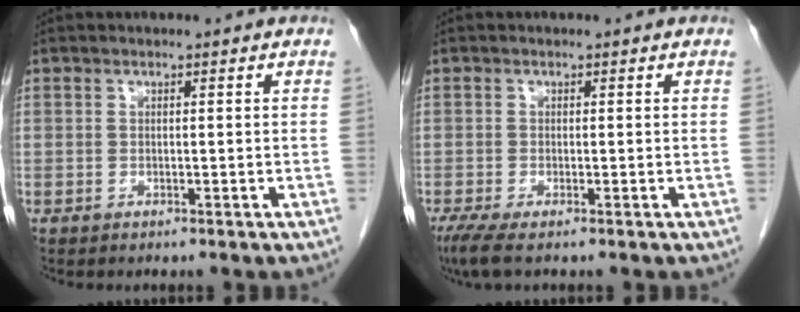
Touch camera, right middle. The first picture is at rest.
{"total": 2.7, "force": [-1.8, 0.3, 2.0], "torque": [-0.044, -0.012, -0.037]}